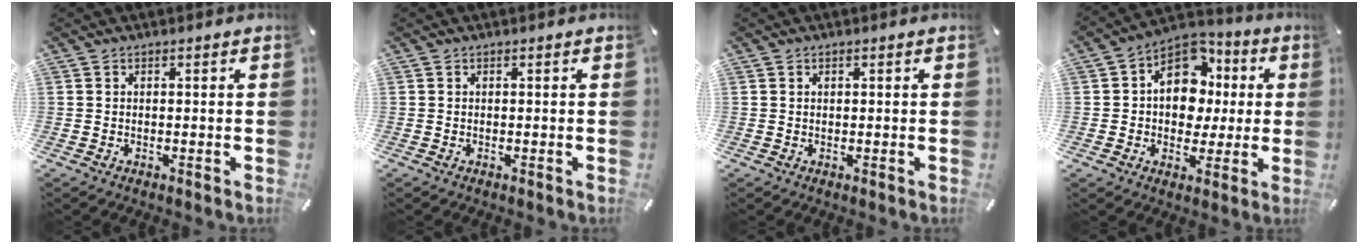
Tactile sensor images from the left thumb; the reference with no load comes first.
{"total": 0.0}
{"total": 0.7, "force": [0.3, 0.4, 0.5], "torque": [-0.009, 0.002, 0.005]}
{"total": 13.1, "force": [2.2, 10.9, 6.9], "torque": [-0.115, -0.010, 0.043]}